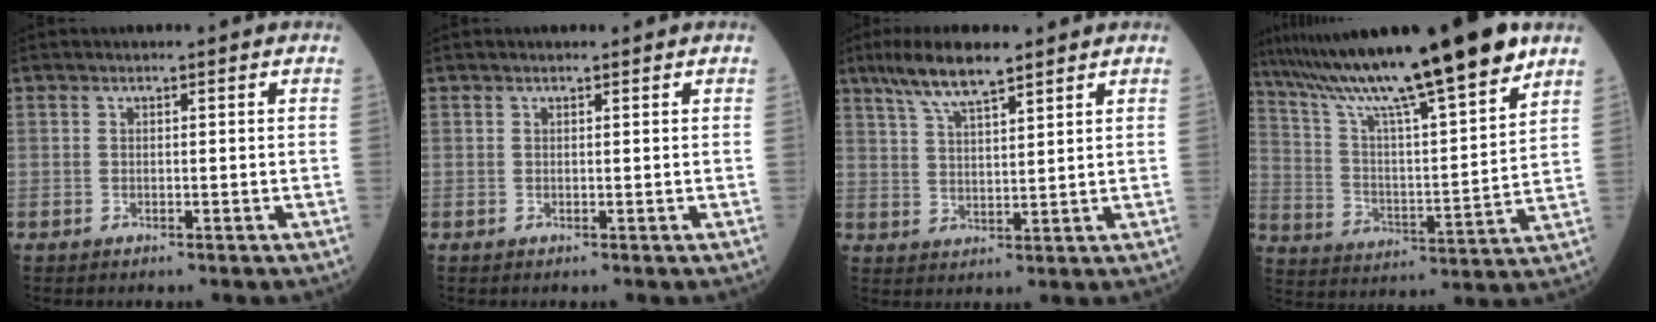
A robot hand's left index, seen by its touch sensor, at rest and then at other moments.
{"total": 0.6, "force": [0.6, 0.1, 0.2], "torque": [-0.008, 0.005, 0.009]}
{"total": 7.9, "force": [5.9, 1.1, 5.1], "torque": [-0.104, 0.015, 0.109]}
{"total": 22.0, "force": [17.2, 0.7, 13.7], "torque": [-0.231, 0.006, 0.284]}